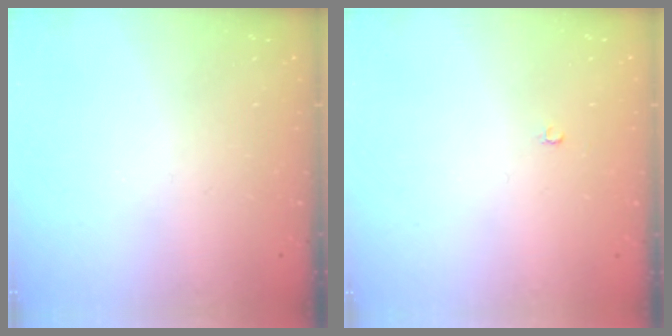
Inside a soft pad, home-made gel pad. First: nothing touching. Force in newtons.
{"total": 2.1, "press": 2.1, "slide": 0.2}